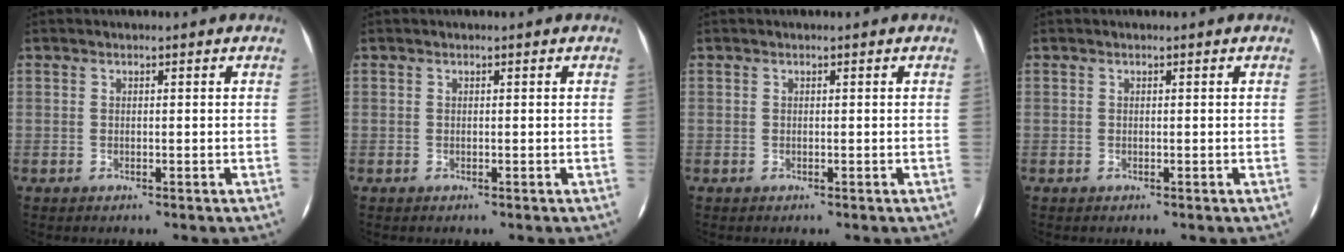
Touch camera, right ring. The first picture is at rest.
{"total": 0.0}
{"total": 0.0}
{"total": 0.0}